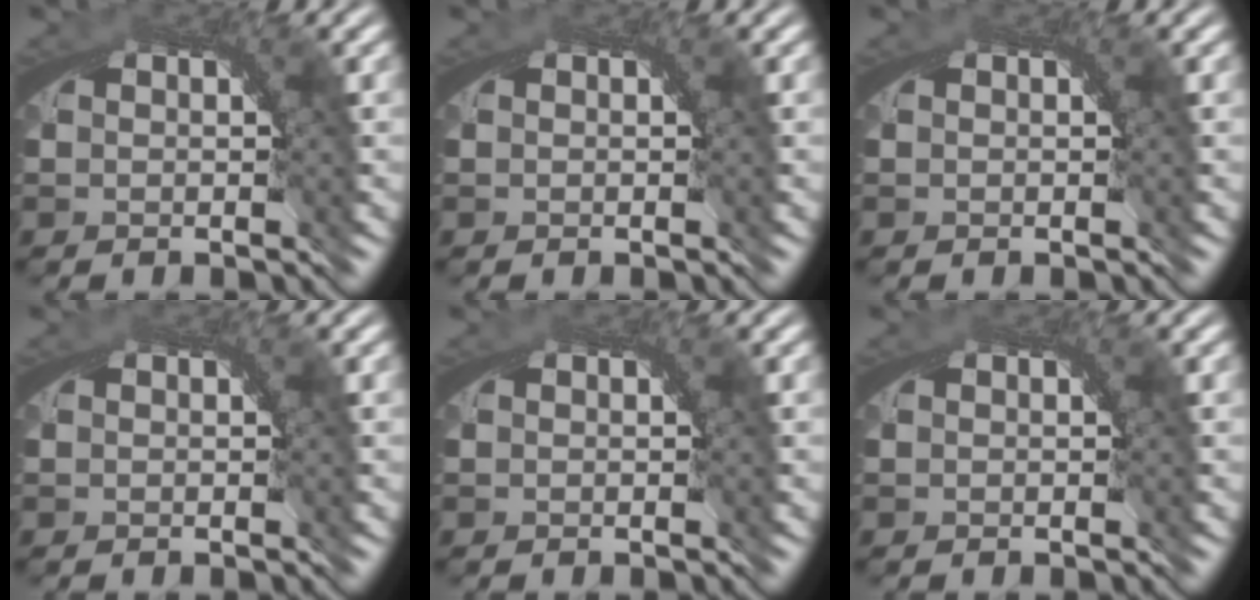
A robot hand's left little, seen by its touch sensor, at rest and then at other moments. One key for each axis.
{"total": 0.0}
{"total": 0.0}
{"total": 0.0}
{"total": 0.0}
{"total": 0.0}